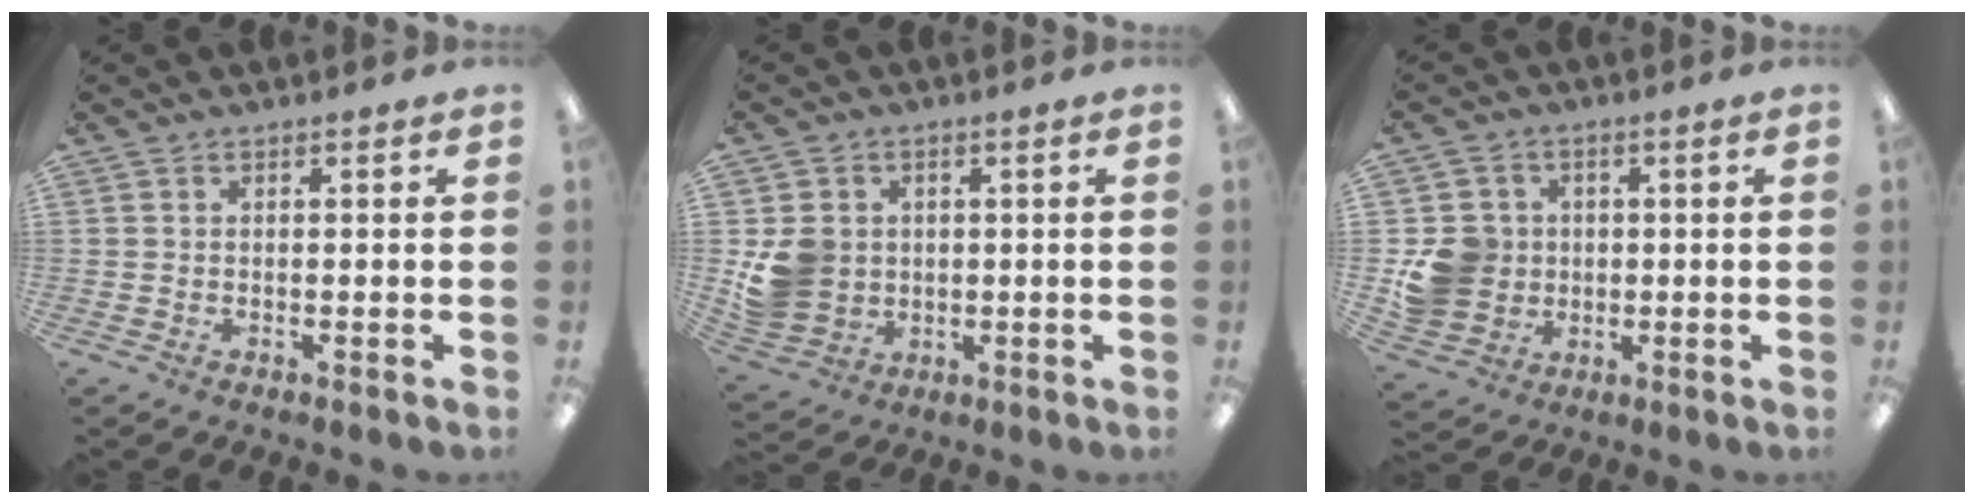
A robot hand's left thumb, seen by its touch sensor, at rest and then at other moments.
{"total": 8.4, "force": [0.7, 7.7, 3.2], "torque": [-0.061, 0.010, 0.021]}
{"total": 9.5, "force": [0.2, 9.1, 2.8], "torque": [-0.067, 0.010, 0.012]}